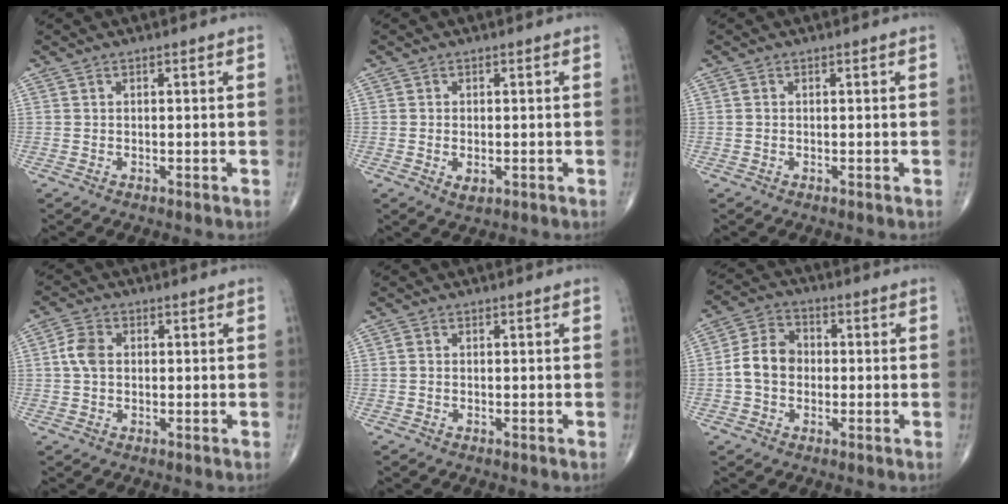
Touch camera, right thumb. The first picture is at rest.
{"total": 2.3, "force": [-0.5, 1.3, 1.8], "torque": [-0.031, -0.003, -0.007]}
{"total": 0.6, "force": [0.0, 0.4, 0.4], "torque": [-0.010, -0.001, 0.001]}
{"total": 4.4, "force": [0.4, 3.1, 3.1], "torque": [-0.065, 0.009, 0.001]}
{"total": 0.7, "force": [-0.1, 0.5, 0.5], "torque": [-0.010, 0.000, -0.002]}
{"total": 7.9, "force": [-0.7, 6.1, 4.9], "torque": [-0.082, 0.026, -0.024]}